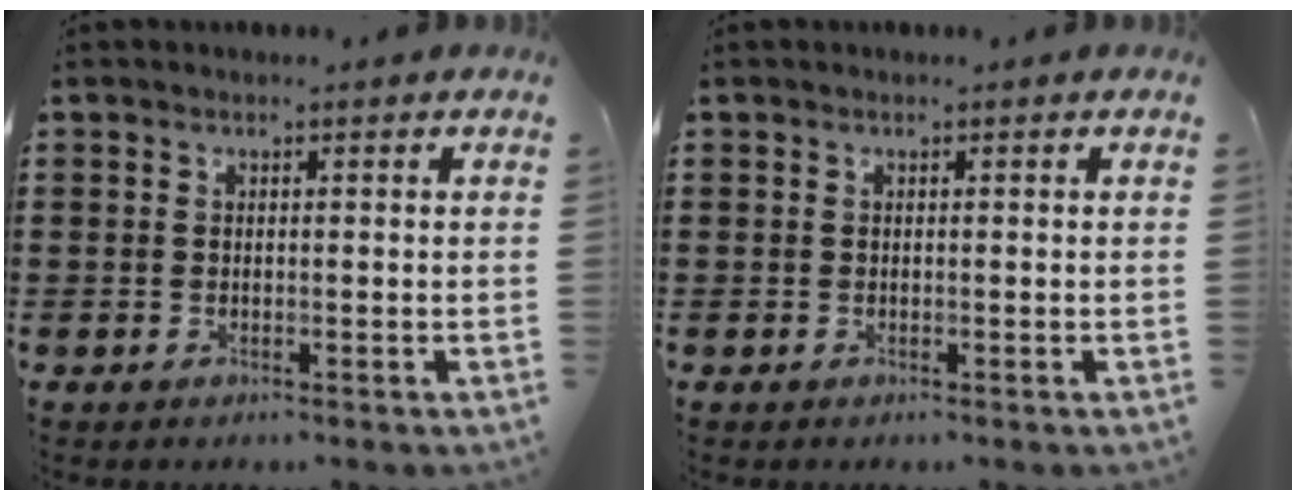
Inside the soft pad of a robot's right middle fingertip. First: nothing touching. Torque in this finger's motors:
{"motor_torque": [-0.11, 0.07, -0.02, 0.00]}